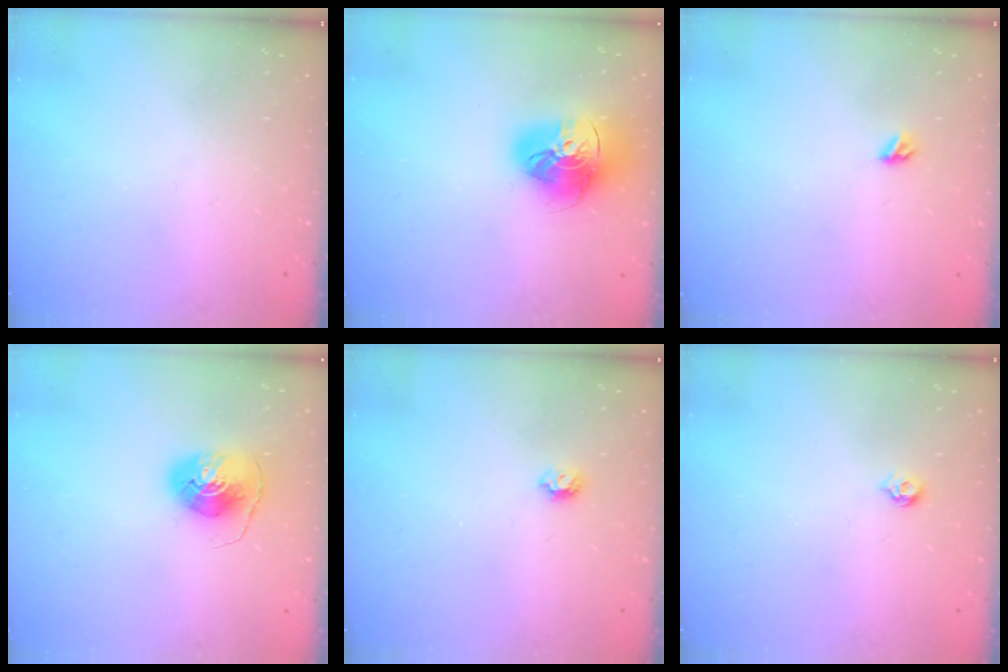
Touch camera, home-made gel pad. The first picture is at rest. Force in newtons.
{"total": 17.7, "press": 17.6, "slide": 1.8}
{"total": 3.5, "press": 3.5, "slide": 0.8}
{"total": 8.4, "press": 8.3, "slide": 0.7}
{"total": 4.9, "press": 4.9, "slide": 0.8}
{"total": 4.4, "press": 4.3, "slide": 0.9}